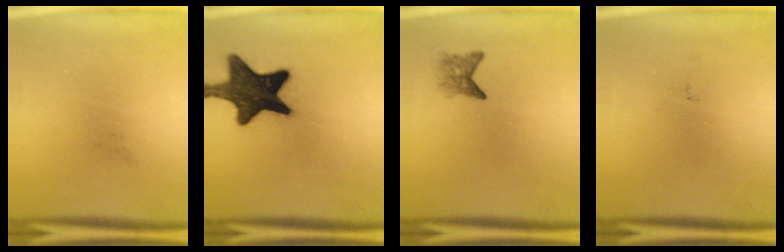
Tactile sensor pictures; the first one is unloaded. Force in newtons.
{"total": 16.1}
{"total": 2.2}
{"total": 0.0}